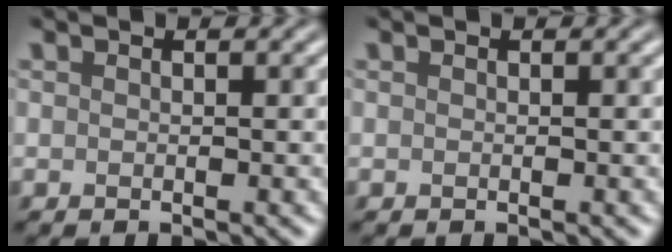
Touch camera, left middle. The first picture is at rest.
{"total": 0.0}